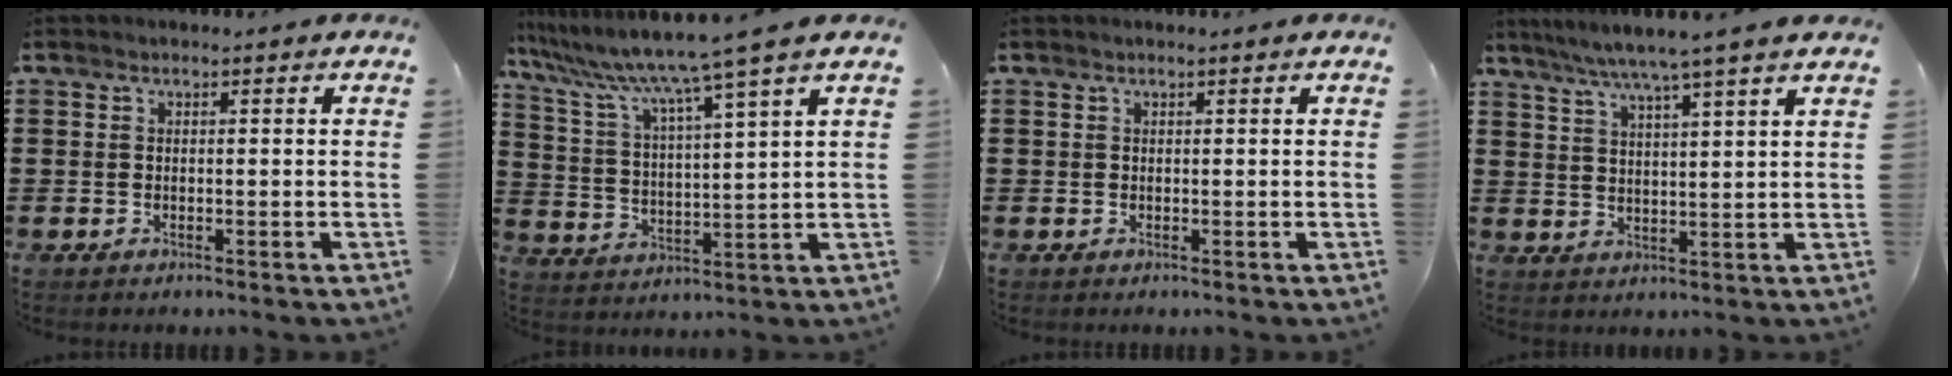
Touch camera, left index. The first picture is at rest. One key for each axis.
{"total": 8.2, "fx": 6.7, "fy": -1.2, "fz": 4.6, "tx": -0.118, "ty": -0.049, "tz": 0.104}
{"total": 0.0}
{"total": 5.6, "fx": 4.6, "fy": -0.9, "fz": 3.0, "tx": -0.073, "ty": -0.022, "tz": 0.077}